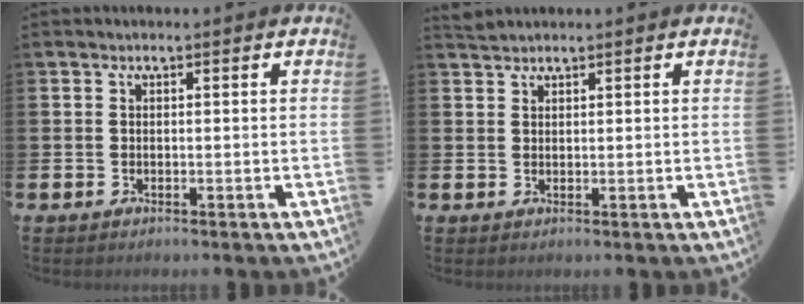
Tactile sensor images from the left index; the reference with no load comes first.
{"total": 1.6, "force": [1.6, 0.3, 0.1], "torque": [0.011, -0.003, 0.027]}